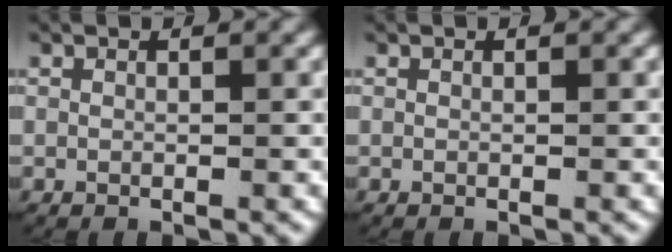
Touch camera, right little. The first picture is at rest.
{"total": 0.0}